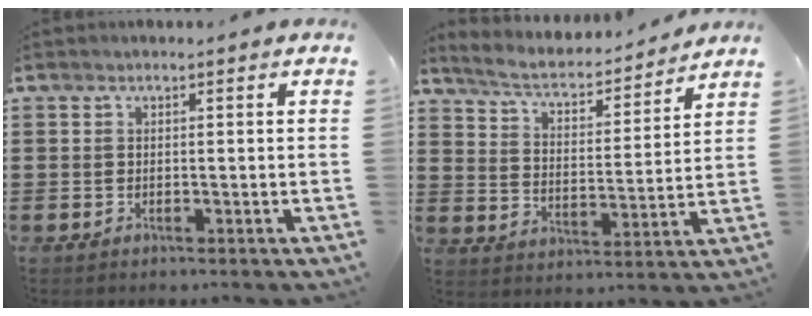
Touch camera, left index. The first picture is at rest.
{"total": 4.1, "force": [3.6, 0.7, 1.7], "torque": [-0.052, -0.031, 0.054]}